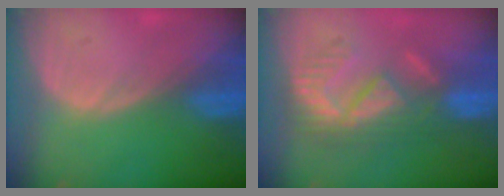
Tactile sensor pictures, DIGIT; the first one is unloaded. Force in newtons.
{"total": 8.9, "press": 7.9, "slide": 4.1}